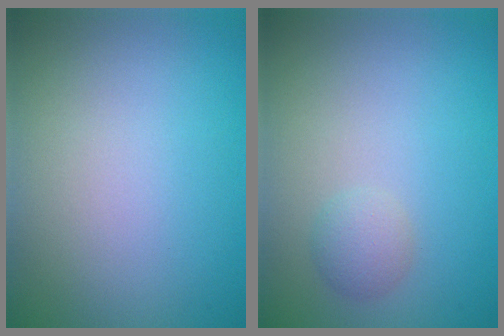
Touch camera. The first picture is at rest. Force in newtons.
{"total": 1.5, "press": 1.5, "slide": 0.0}